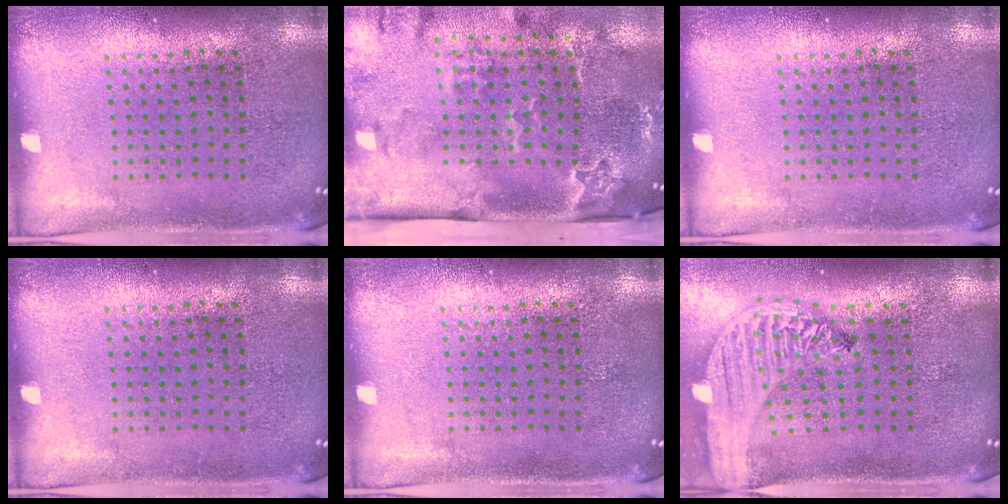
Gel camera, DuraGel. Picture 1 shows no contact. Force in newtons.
{"total": 3.4, "press": 2.4, "slide": 2.4}
{"total": 0.0}
{"total": 0.0}
{"total": 0.0}
{"total": 2.9, "press": 2.2, "slide": 1.8}